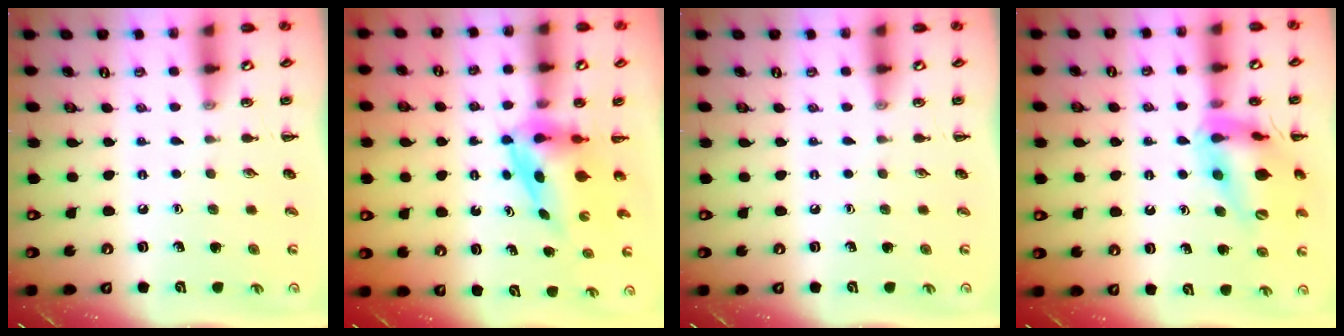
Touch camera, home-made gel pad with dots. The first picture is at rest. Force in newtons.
{"total": 4.0, "press": 3.9, "slide": 0.7}
{"total": 0.0}
{"total": 18.1, "press": 17.9, "slide": 2.2}